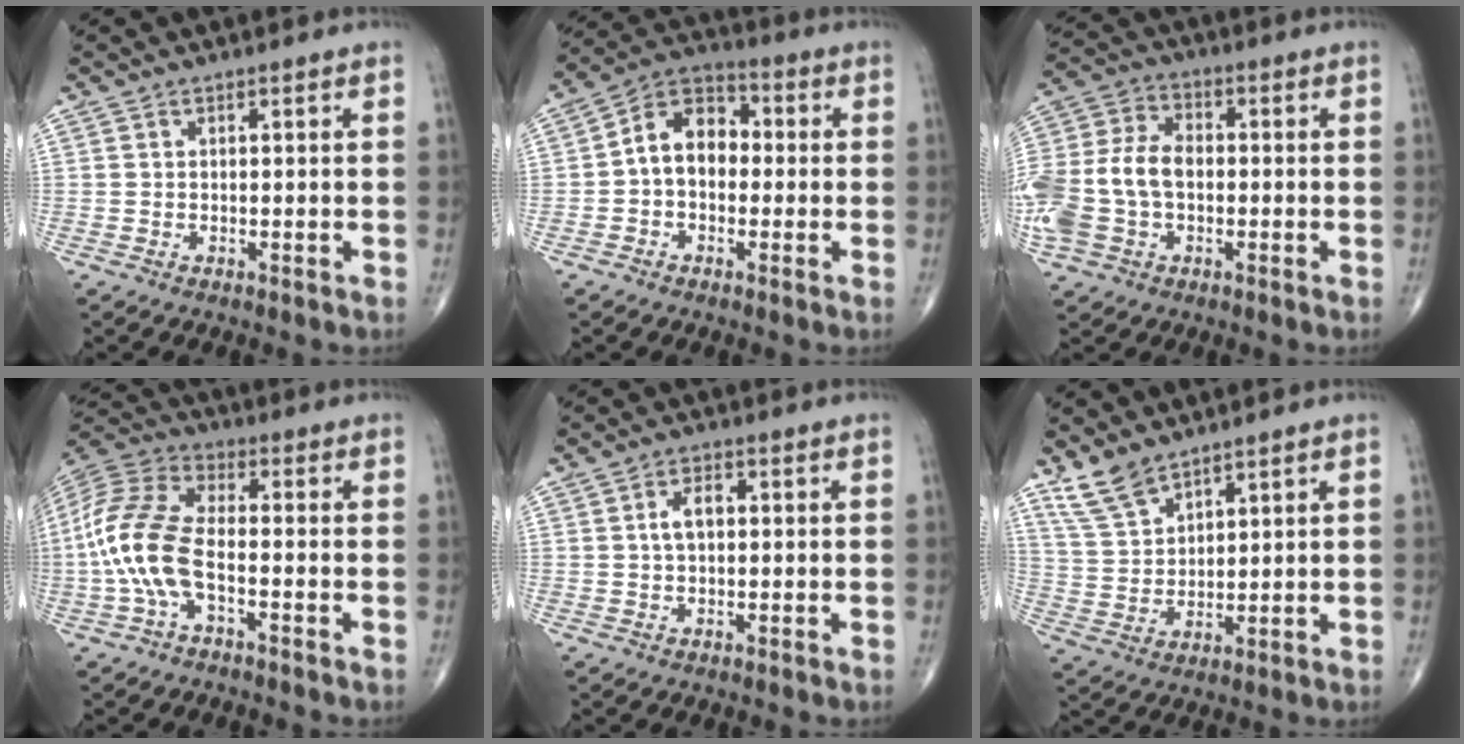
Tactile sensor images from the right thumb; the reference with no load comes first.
{"total": 9.7, "force": [-0.4, 7.0, 6.8], "torque": [-0.084, 0.034, -0.022]}
{"total": 15.6, "force": [-2.0, 10.8, 11.1], "torque": [-0.249, 0.030, -0.038]}
{"total": 13.3, "force": [-3.1, 6.0, 11.5], "torque": [-0.264, 0.032, -0.066]}
{"total": 3.7, "force": [0.4, 2.1, 3.0], "torque": [-0.057, 0.009, 0.006]}
{"total": 7.0, "force": [5.6, 2.8, 3.1], "torque": [-0.055, -0.024, 0.123]}